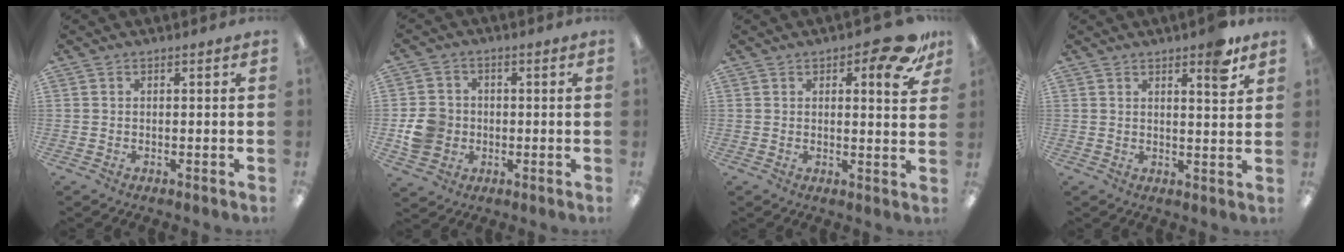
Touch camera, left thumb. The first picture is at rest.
{"total": 7.5, "force": [-1.0, 6.9, 2.8], "torque": [-0.054, 0.017, -0.015]}
{"total": 10.0, "force": [6.0, 3.6, 7.1], "torque": [-0.076, -0.032, 0.095]}
{"total": 6.1, "force": [4.3, 1.4, 4.1], "torque": [-0.046, -0.027, 0.065]}